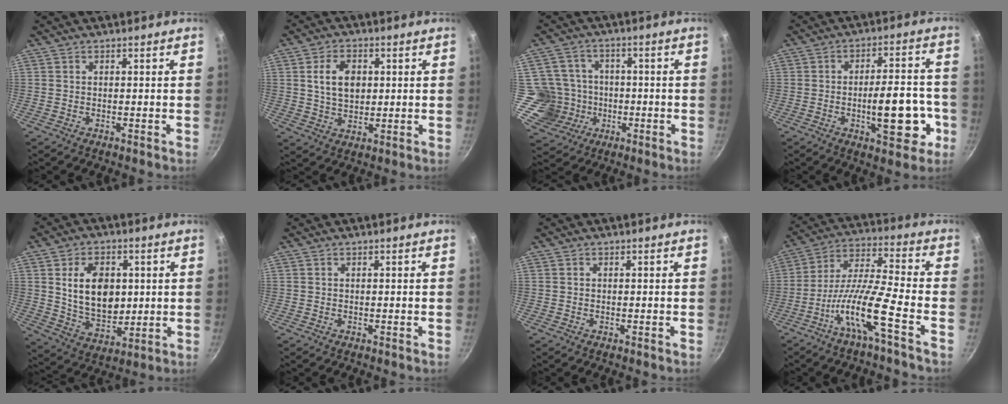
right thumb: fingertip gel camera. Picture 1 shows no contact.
{"total": 7.8, "force": [1.6, 5.3, 5.4], "torque": [-0.079, -0.004, 0.030]}
{"total": 9.9, "force": [-2.1, 9.4, 2.2], "torque": [-0.010, 0.030, -0.037]}
{"total": 13.4, "force": [-3.9, 5.6, 11.6], "torque": [-0.129, 0.027, -0.052]}
{"total": 13.6, "force": [2.5, 9.4, 9.5], "torque": [-0.130, -0.019, 0.053]}
{"total": 0.0}
{"total": 0.0}
{"total": 12.3, "force": [-6.3, 0.6, 10.5], "torque": [-0.202, 0.044, -0.128]}